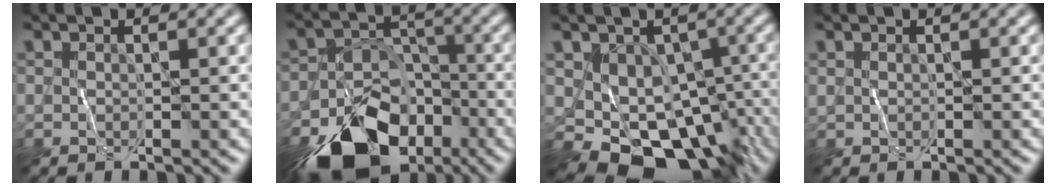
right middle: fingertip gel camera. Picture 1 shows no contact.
{"total": 12.5, "force": [-8.3, 7.4, 5.7], "torque": [-0.096, -0.014, -0.134]}
{"total": 9.0, "force": [-3.0, 6.4, 5.4], "torque": [-0.077, -0.019, -0.038]}
{"total": 0.0}